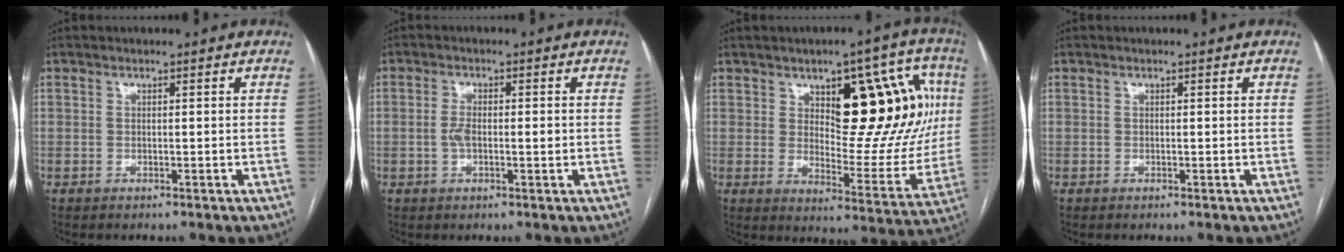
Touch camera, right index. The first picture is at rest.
{"total": 3.4, "force": [-0.1, 1.3, 3.1], "torque": [-0.066, 0.009, -0.002]}
{"total": 18.5, "force": [5.5, 7.8, 15.9], "torque": [-0.192, 0.021, 0.085]}
{"total": 0.0}